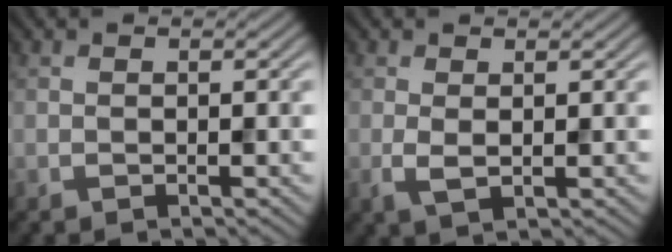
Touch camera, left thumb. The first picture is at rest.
{"total": 1.9, "force": [0.4, 0.8, 1.7], "torque": [-0.043, -0.003, 0.007]}